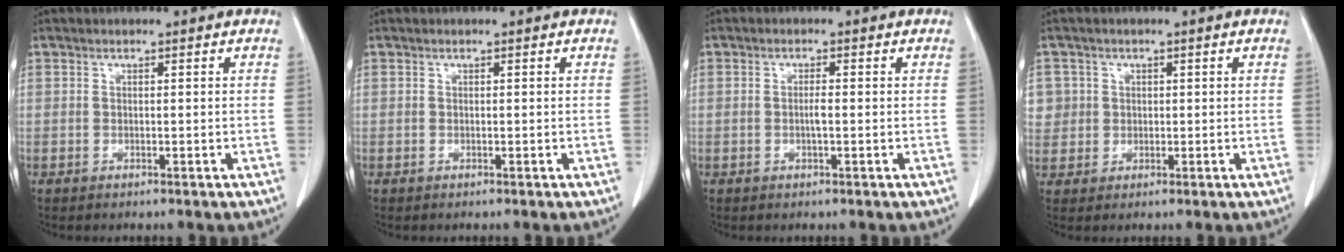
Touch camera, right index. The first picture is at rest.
{"total": 0.0}
{"total": 1.5, "force": [-0.1, 0.2, 1.5], "torque": [-0.028, 0.002, 0.000]}
{"total": 4.7, "force": [1.2, 4.5, 0.0], "torque": [0.014, 0.013, 0.029]}